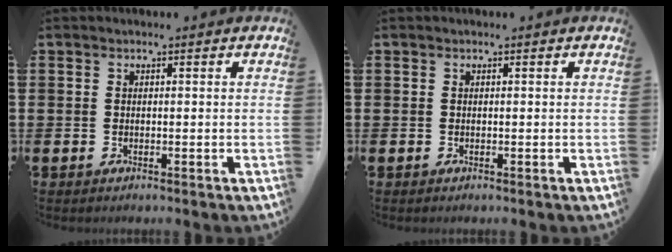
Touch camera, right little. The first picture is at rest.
{"total": 0.0}